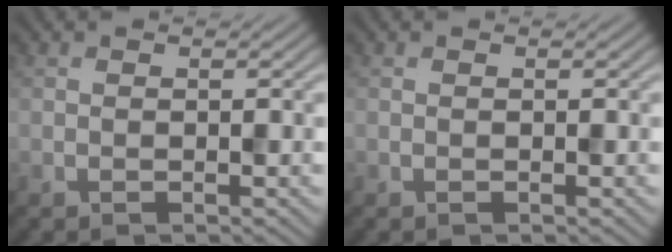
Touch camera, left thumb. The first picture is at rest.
{"total": 0.0}